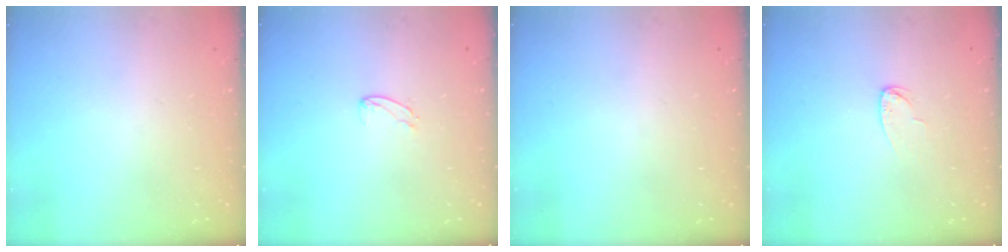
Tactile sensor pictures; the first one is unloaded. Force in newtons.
{"total": 3.7, "press": 3.7, "slide": 0.3}
{"total": 0.0}
{"total": 3.9, "press": 3.9, "slide": 0.3}